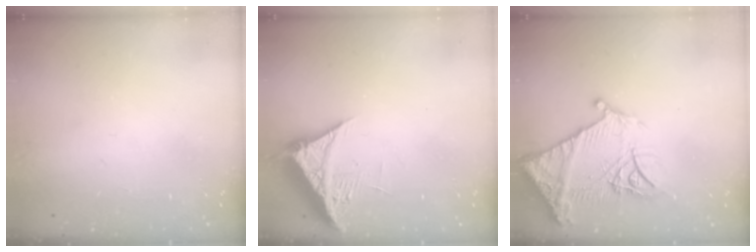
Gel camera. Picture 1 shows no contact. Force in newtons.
{"total": 8.1, "press": 8.0, "slide": 0.8}
{"total": 16.9, "press": 16.8, "slide": 1.5}